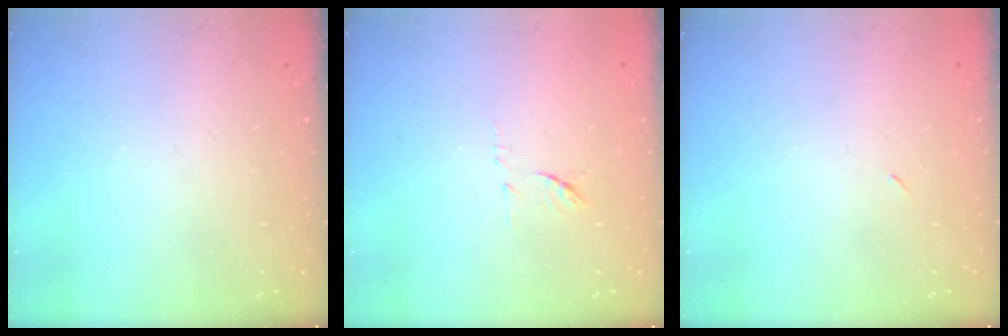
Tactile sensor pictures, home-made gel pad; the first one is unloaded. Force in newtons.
{"total": 6.4, "press": 6.3, "slide": 0.8}
{"total": 2.2, "press": 1.8, "slide": 1.2}